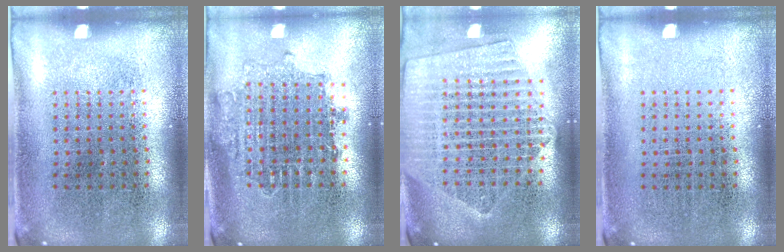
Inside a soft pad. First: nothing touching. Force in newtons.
{"total": 1.5, "press": 1.3, "slide": 0.8}
{"total": 2.3, "press": 2.0, "slide": 1.1}
{"total": 0.0}